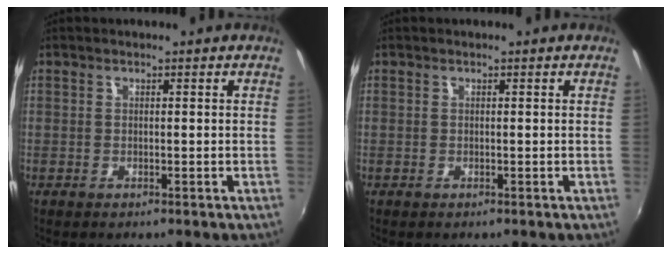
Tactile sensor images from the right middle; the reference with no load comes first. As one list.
[{"total": 0.0}]